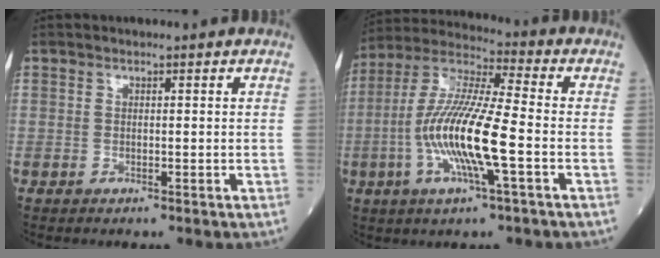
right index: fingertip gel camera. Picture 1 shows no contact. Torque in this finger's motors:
{"motor_torque": [1.30, -0.83, 0.42, 0.21]}